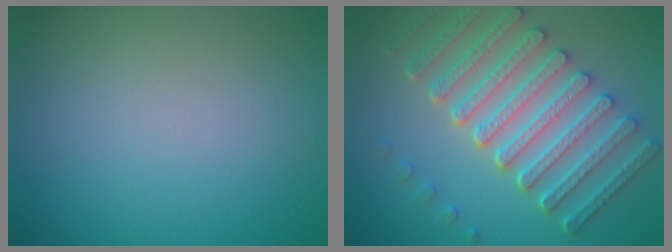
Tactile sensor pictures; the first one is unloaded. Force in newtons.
{"total": 7.9, "press": 6.4, "slide": 4.5}